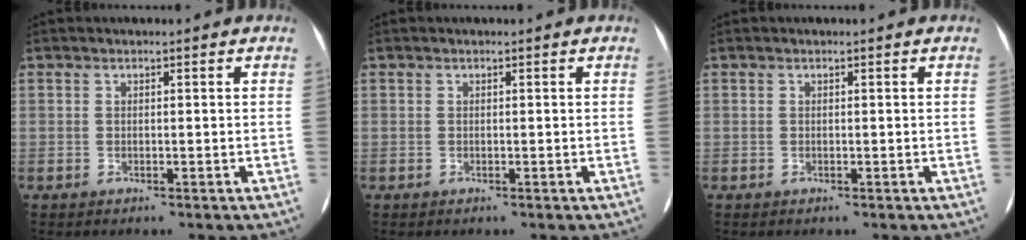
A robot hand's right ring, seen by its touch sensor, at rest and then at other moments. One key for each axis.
{"total": 0.0}
{"total": 0.0}